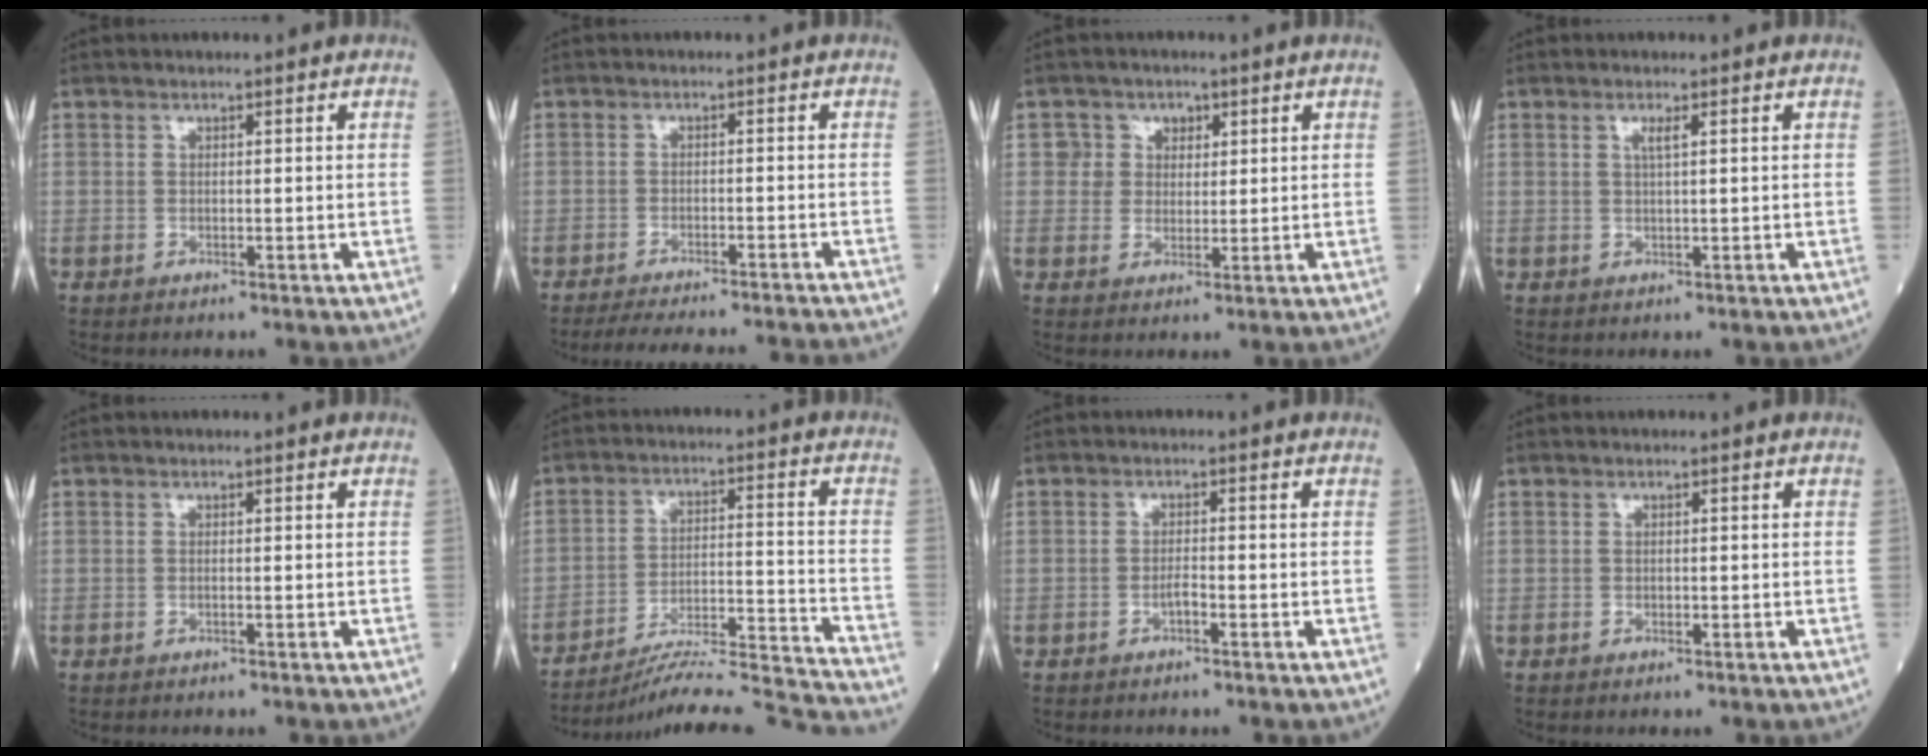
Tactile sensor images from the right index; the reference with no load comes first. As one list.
[{"total": 14.8, "force": [-13.8, 0.1, 5.4], "torque": [-0.078, -0.024, -0.180]}, {"total": 3.7, "force": [1.2, 3.5, 0.2], "torque": [0.011, 0.007, 0.016]}, {"total": 1.3, "force": [0.5, -0.1, 1.2], "torque": [-0.026, 0.000, 0.009]}, {"total": 0.0}, {"total": 18.6, "force": [-17.8, -2.3, 5.0], "torque": [-0.061, -0.006, -0.262]}, {"total": 1.5, "force": [-0.9, 0.2, 1.3], "torque": [-0.021, 0.003, -0.017]}, {"total": 0.6, "force": [-0.2, 0.2, 0.5], "torque": [-0.010, -0.001, -0.003]}]